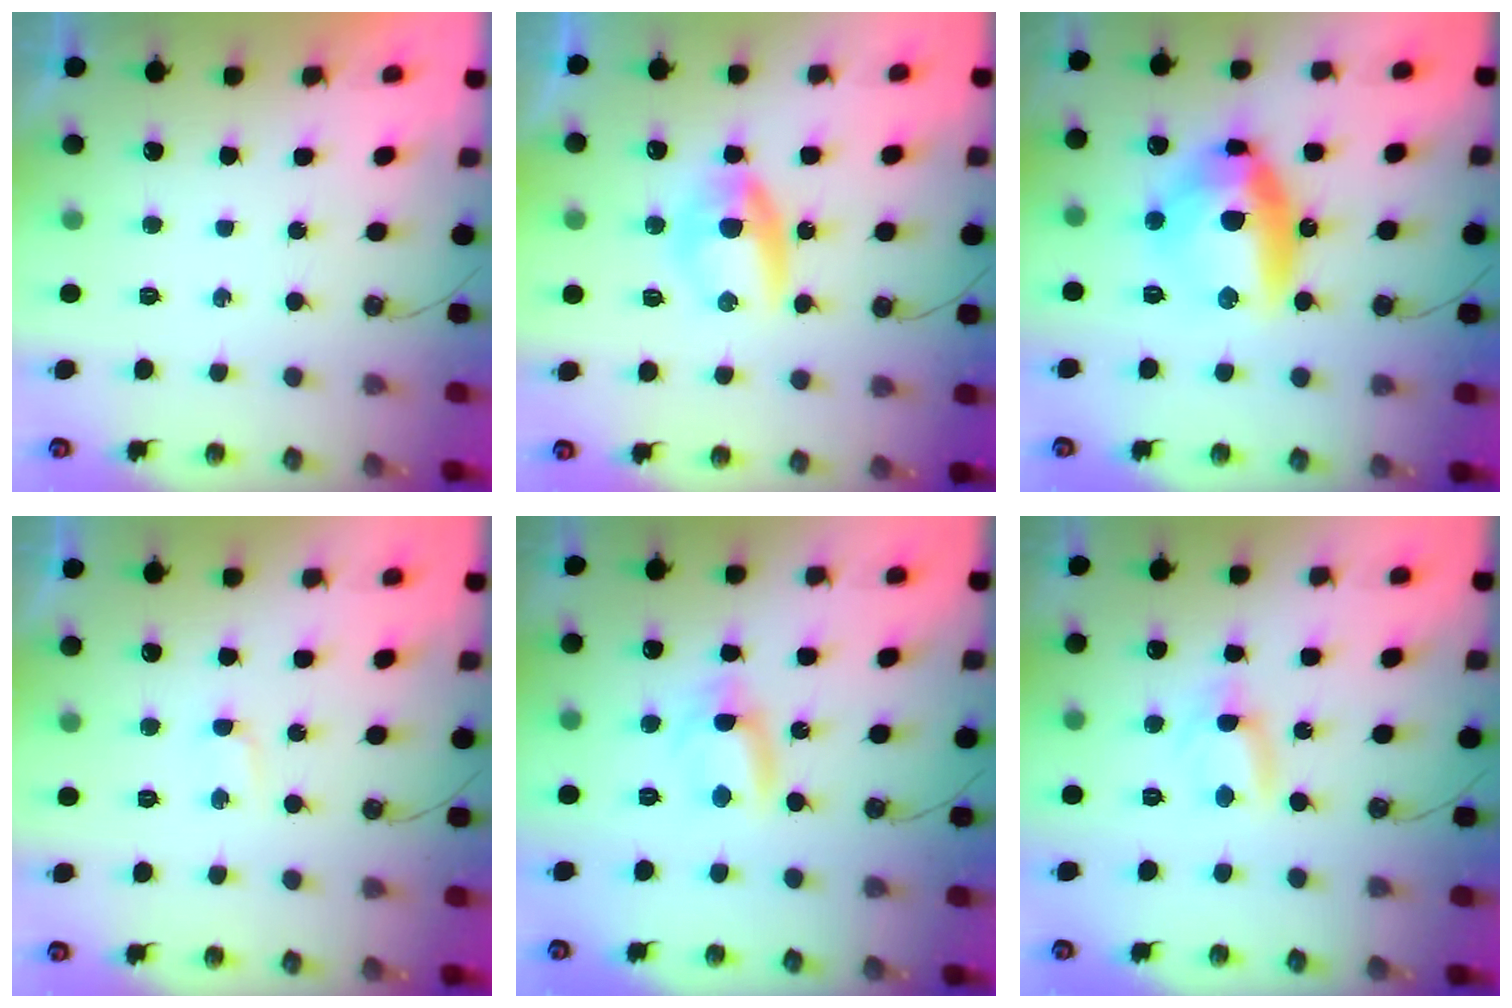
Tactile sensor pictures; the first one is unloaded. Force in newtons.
{"total": 7.4, "press": 7.3, "slide": 1.1}
{"total": 14.6, "press": 14.4, "slide": 2.4}
{"total": 1.6, "press": 1.4, "slide": 0.7}
{"total": 4.7, "press": 4.7, "slide": 0.3}
{"total": 1.7, "press": 1.7, "slide": 0.1}